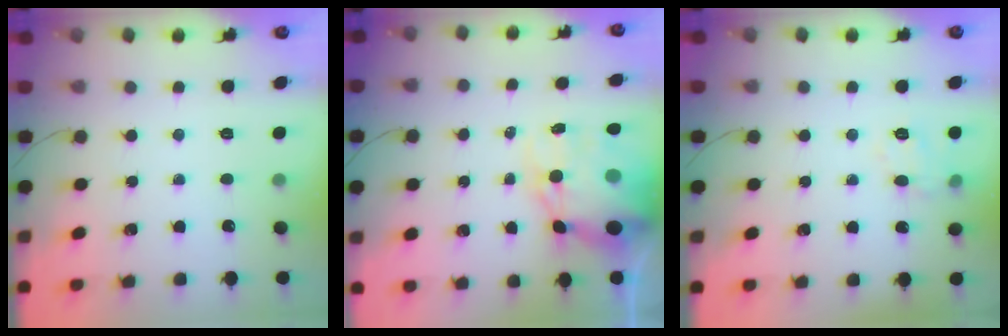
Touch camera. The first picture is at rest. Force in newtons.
{"total": 15.9, "press": 15.4, "slide": 3.8}
{"total": 6.0, "press": 5.9, "slide": 1.0}